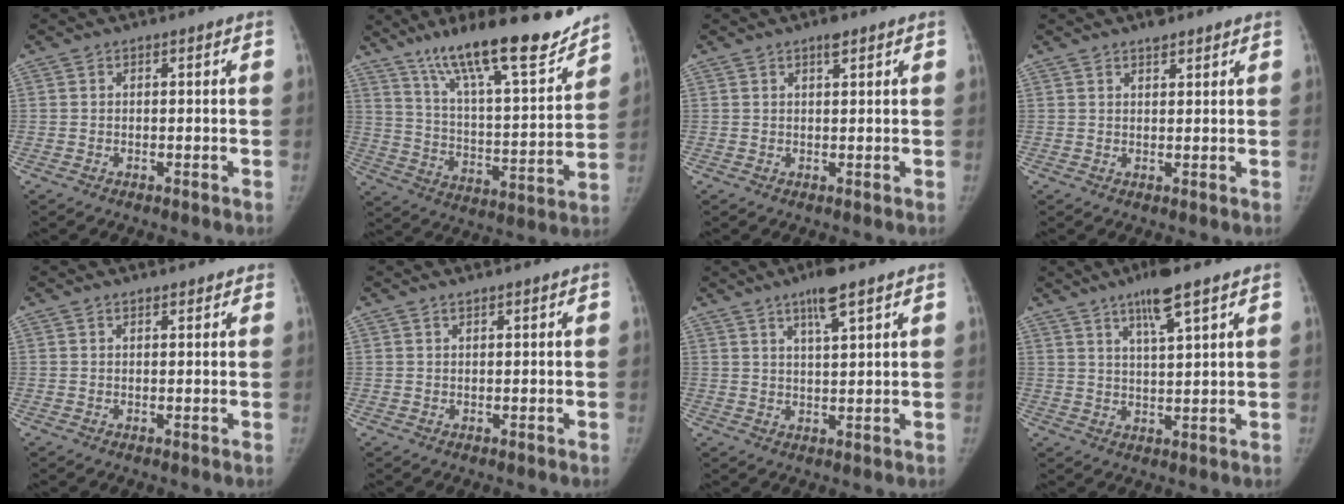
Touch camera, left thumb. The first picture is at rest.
{"total": 22.9, "force": [17.4, 4.3, 14.3], "torque": [-0.206, -0.087, 0.291]}
{"total": 2.0, "force": [1.3, 0.6, 1.3], "torque": [-0.017, -0.006, 0.020]}
{"total": 2.8, "force": [2.2, 1.1, 1.3], "torque": [-0.010, -0.012, 0.030]}
{"total": 1.7, "force": [1.4, 0.7, 0.6], "torque": [0.000, -0.005, 0.017]}
{"total": 1.0, "force": [0.8, 0.1, 0.5], "torque": [-0.007, -0.002, 0.017]}
{"total": 6.3, "force": [4.0, 1.0, 4.7], "torque": [-0.080, -0.018, 0.068]}
{"total": 7.6, "force": [4.9, 1.0, 5.8], "torque": [-0.103, -0.023, 0.086]}